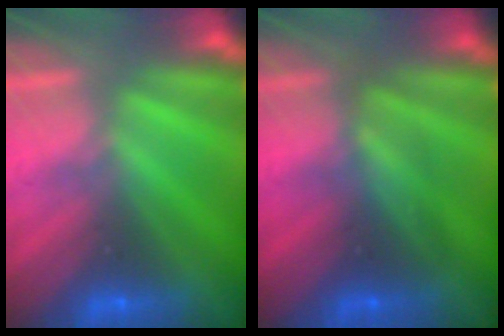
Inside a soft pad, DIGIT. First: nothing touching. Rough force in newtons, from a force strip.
{"total": 2.3}